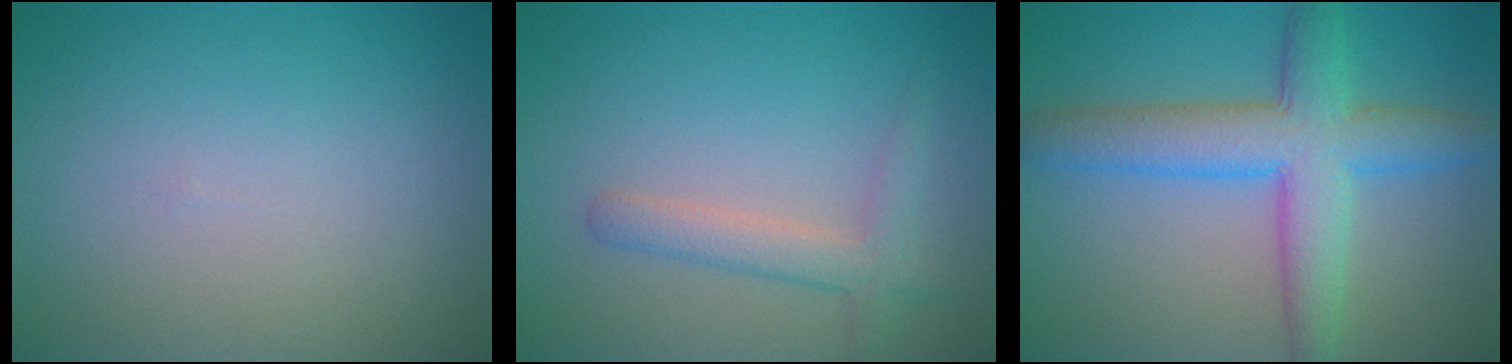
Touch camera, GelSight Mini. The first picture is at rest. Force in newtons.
{"total": 2.6, "press": 2.6, "slide": 0.2}
{"total": 6.9, "press": 6.9, "slide": 0.1}